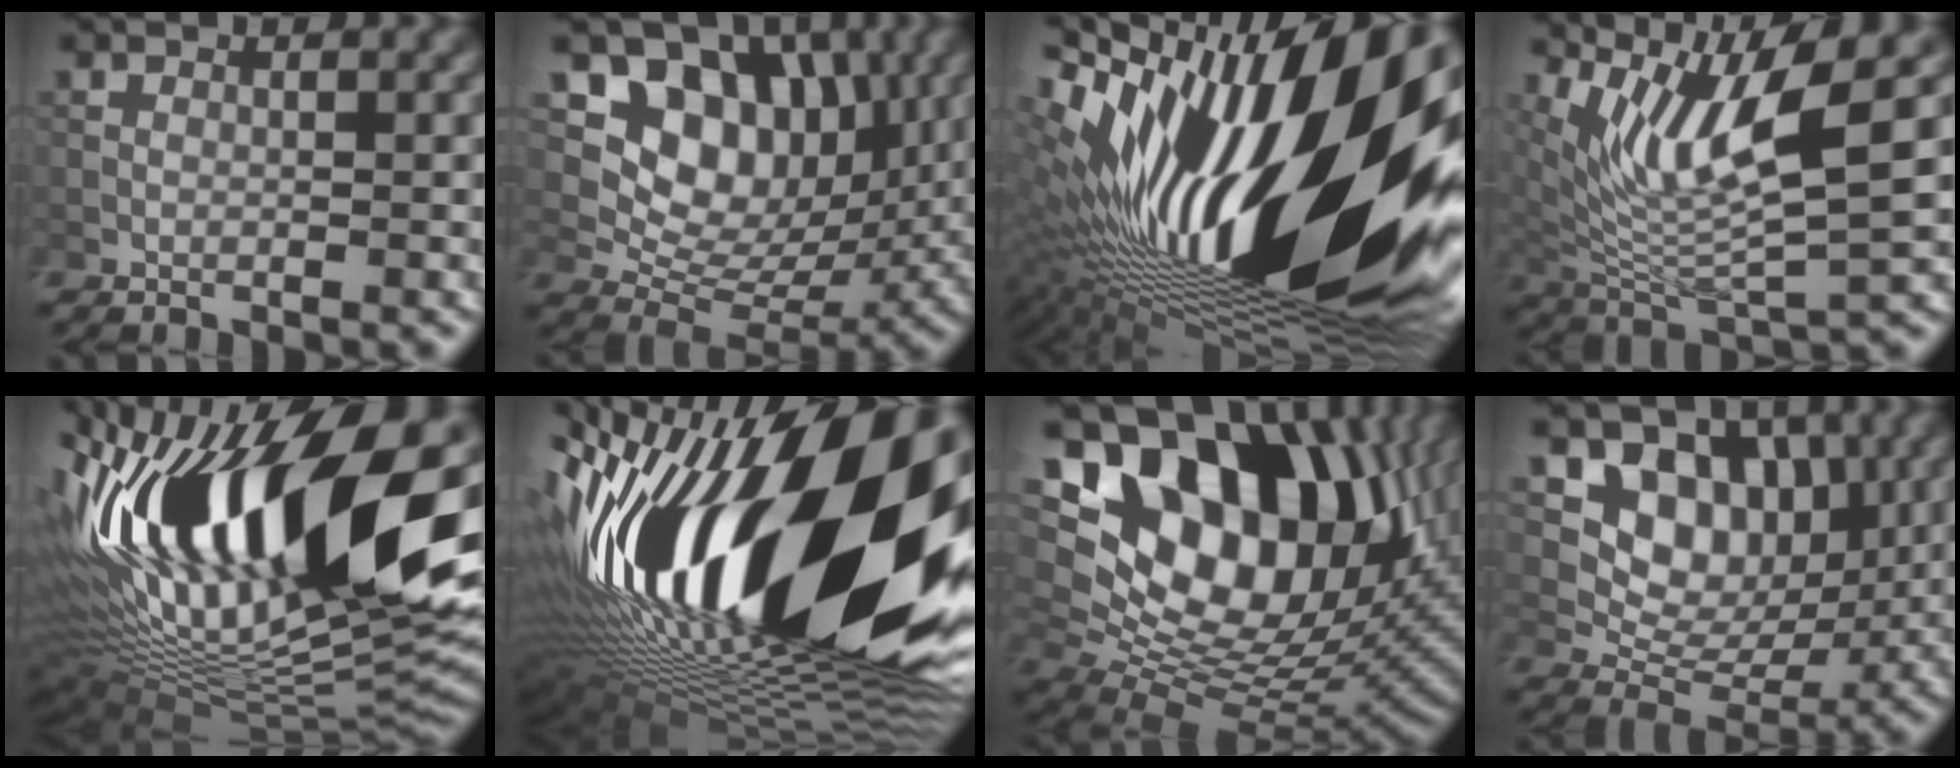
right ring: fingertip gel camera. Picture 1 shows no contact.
{"total": 10.8, "force": [4.0, 7.7, 6.4], "torque": [-0.100, -0.011, 0.069]}
{"total": 21.5, "force": [-0.2, 8.9, 19.6], "torque": [-0.332, -0.012, -0.022]}
{"total": 9.1, "force": [4.0, 2.2, 7.8], "torque": [-0.154, -0.006, 0.082]}
{"total": 20.0, "force": [3.9, 7.7, 18.1], "torque": [-0.306, 0.015, 0.057]}
{"total": 22.4, "force": [0.3, 9.2, 20.4], "torque": [-0.361, -0.013, -0.007]}
{"total": 18.1, "force": [6.8, 11.4, 12.2], "torque": [-0.201, 0.028, 0.131]}
{"total": 8.2, "force": [2.8, 6.1, 4.6], "torque": [-0.061, -0.012, 0.039]}